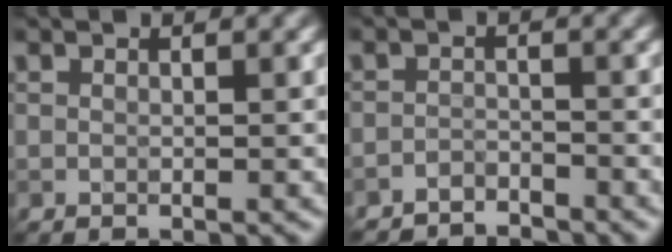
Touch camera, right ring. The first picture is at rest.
{"total": 2.8, "force": [-2.7, 0.5, 0.3], "torque": [-0.002, -0.003, -0.053]}